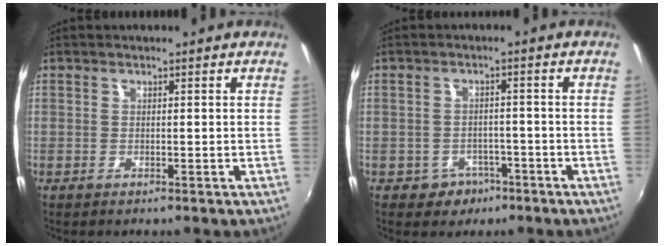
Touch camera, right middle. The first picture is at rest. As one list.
[{"total": 4.2, "force": [-2.4, 3.3, 0.7], "torque": [-0.027, 0.007, -0.029]}]